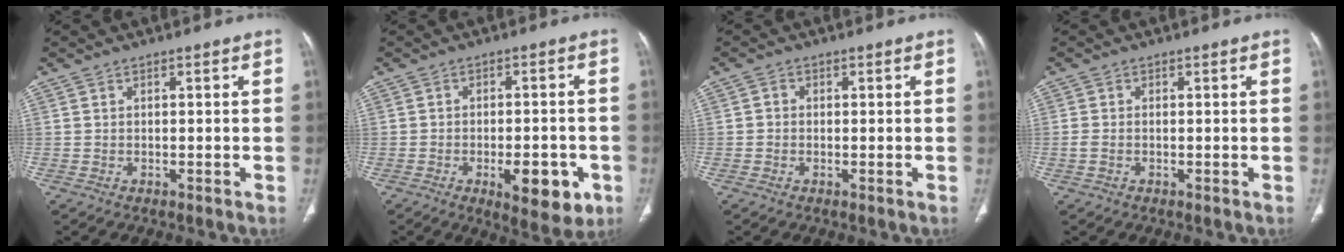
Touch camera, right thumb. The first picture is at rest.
{"total": 4.7, "force": [-1.7, 1.9, 3.9], "torque": [-0.045, -0.001, -0.018]}
{"total": 1.3, "force": [-0.1, 1.2, 0.4], "torque": [-0.001, 0.004, -0.004]}
{"total": 1.7, "force": [-0.4, 1.1, 1.2], "torque": [-0.036, 0.003, -0.007]}